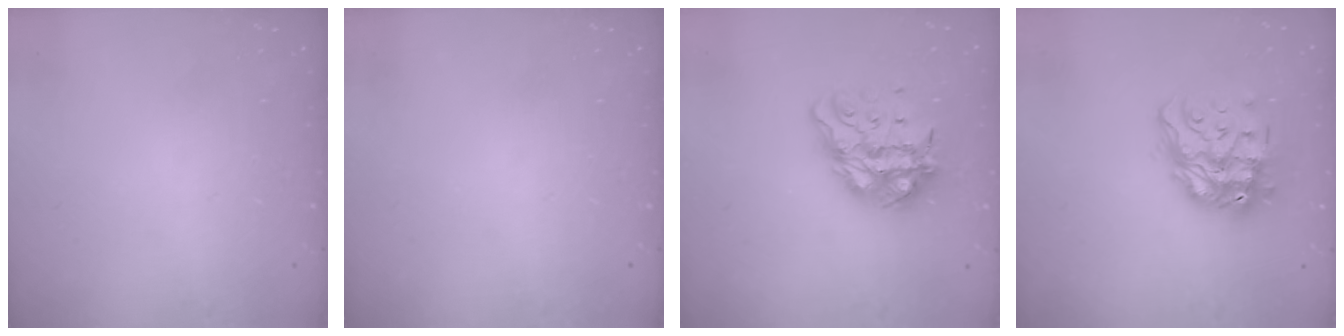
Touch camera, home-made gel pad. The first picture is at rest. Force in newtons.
{"total": 0.0}
{"total": 12.9, "press": 12.8, "slide": 1.8}
{"total": 16.9, "press": 16.9, "slide": 1.5}